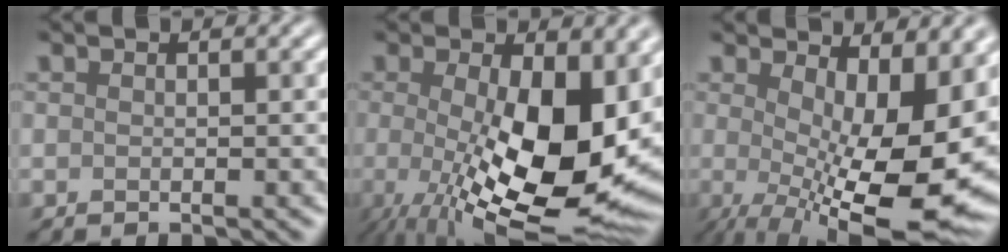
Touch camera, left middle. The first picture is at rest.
{"total": 14.1, "force": [-1.2, 5.5, 12.9], "torque": [-0.187, -0.017, -0.009]}
{"total": 15.1, "force": [0.2, 5.5, 14.1], "torque": [-0.183, -0.012, 0.036]}